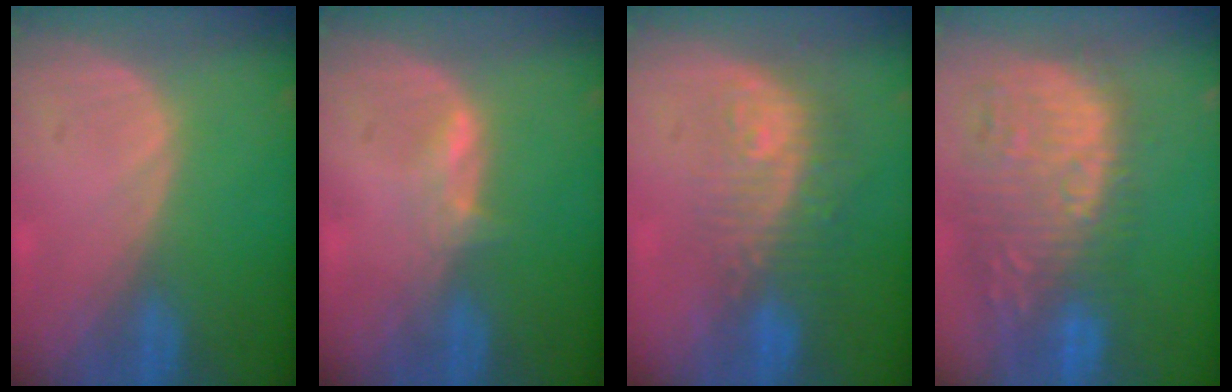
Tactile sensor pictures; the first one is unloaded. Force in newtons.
{"total": 2.1, "press": 2.0, "slide": 0.4}
{"total": 9.7, "press": 8.1, "slide": 5.3}
{"total": 12.9, "press": 11.7, "slide": 5.4}